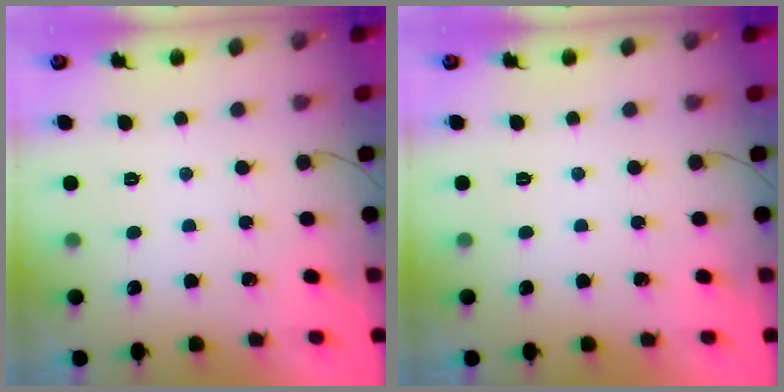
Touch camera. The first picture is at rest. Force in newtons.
{"total": 0.0}